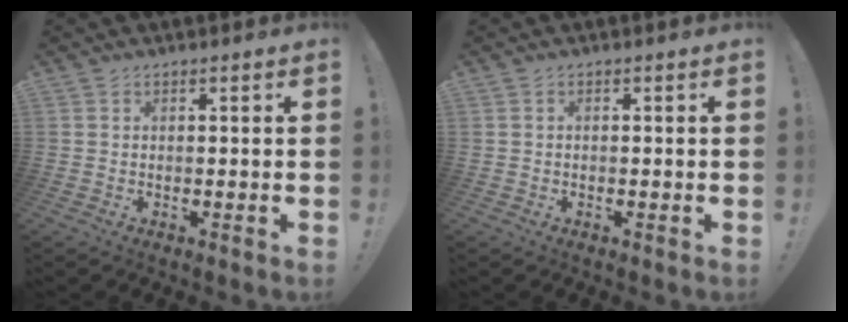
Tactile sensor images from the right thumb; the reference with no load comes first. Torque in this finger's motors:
{"motor_torque": [0.71, 0.81, 0.29, -0.31, 0.00]}